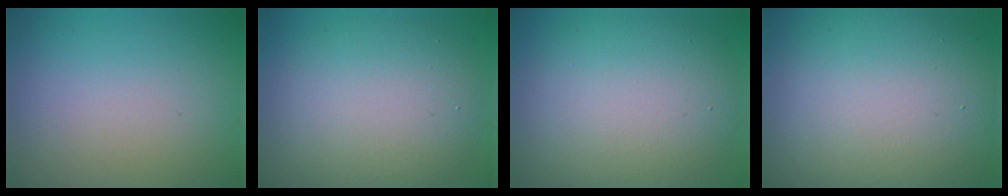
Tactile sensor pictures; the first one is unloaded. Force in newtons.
{"total": 8.6, "press": 8.6, "slide": 0.6}
{"total": 10.8, "press": 10.8, "slide": 0.4}
{"total": 14.2, "press": 14.2, "slide": 1.0}